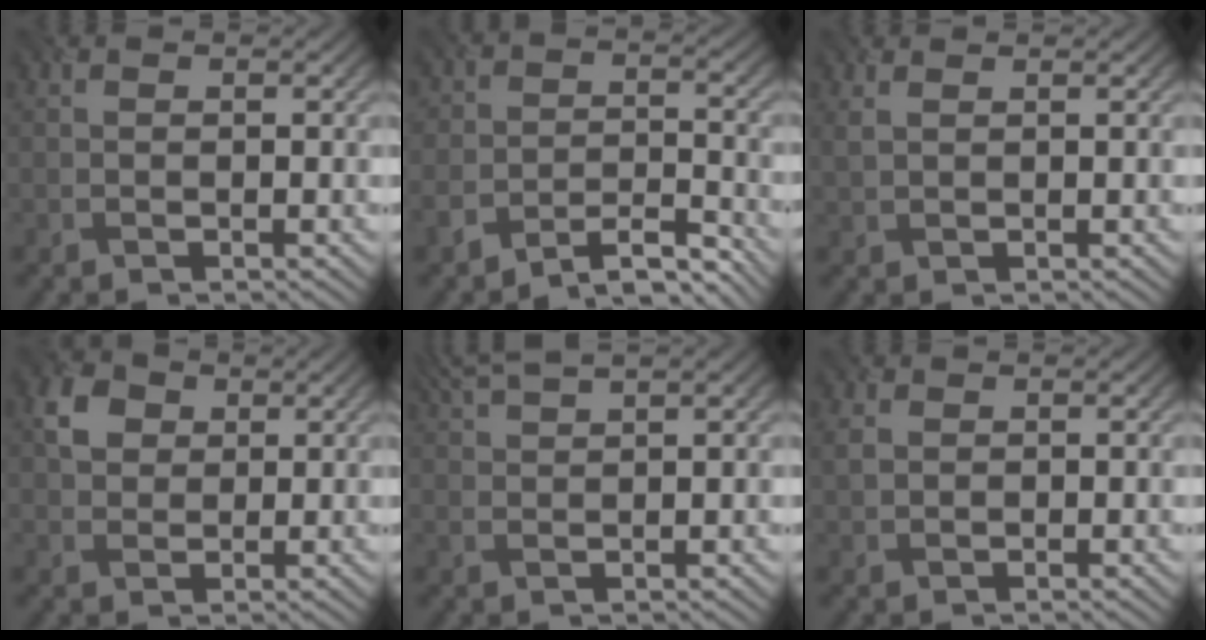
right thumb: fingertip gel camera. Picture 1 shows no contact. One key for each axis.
{"total": 6.1, "fx": -5.4, "fy": 2.2, "fz": 1.8, "tx": -0.028, "ty": -0.004, "tz": -0.107}
{"total": 1.3, "fx": 1.3, "fy": 0.0, "fz": 0.3, "tx": -0.020, "ty": 0.000, "tz": 0.025}
{"total": 3.5, "fx": 1.2, "fy": 3.0, "fz": 1.4, "tx": -0.036, "ty": 0.004, "tz": 0.020}
{"total": 4.4, "fx": 3.3, "fy": 0.4, "fz": 2.8, "tx": -0.066, "ty": 0.019, "tz": 0.065}
{"total": 1.3, "fx": 0.8, "fy": 1.0, "fz": 0.4, "tx": -0.020, "ty": 0.000, "tz": 0.013}